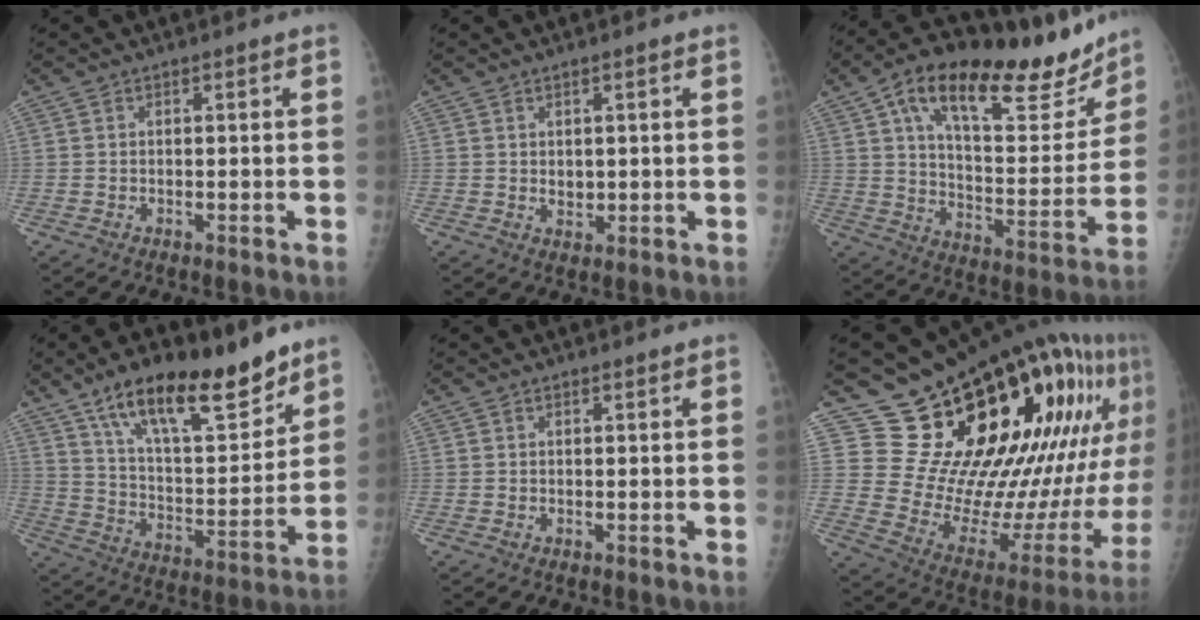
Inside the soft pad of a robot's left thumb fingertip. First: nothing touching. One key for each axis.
{"total": 2.4, "fx": 0.5, "fy": 1.6, "fz": 1.8, "tx": -0.015, "ty": -0.006, "tz": 0.012}
{"total": 27.3, "fx": 16.9, "fy": 10.6, "fz": 18.7, "tx": -0.232, "ty": -0.031, "tz": 0.260}
{"total": 21.6, "fx": 14.6, "fy": 7.7, "fz": 13.8, "tx": -0.181, "ty": -0.065, "tz": 0.247}
{"total": 0.0}
{"total": 31.3, "fx": 17.7, "fy": 14.1, "fz": 21.6, "tx": -0.266, "ty": -0.080, "tz": 0.278}